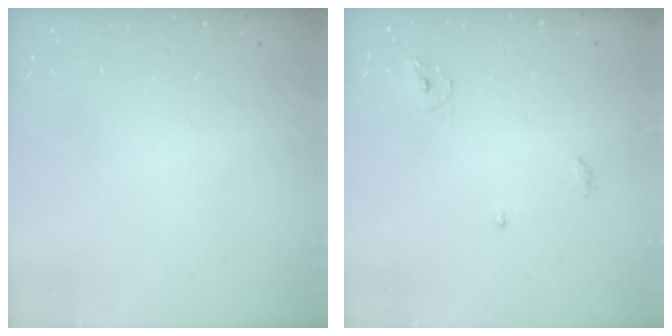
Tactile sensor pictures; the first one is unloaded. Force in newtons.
{"total": 3.9, "press": 3.9, "slide": 0.2}